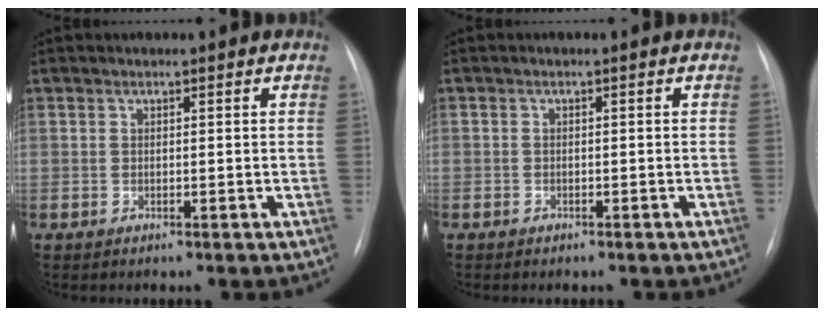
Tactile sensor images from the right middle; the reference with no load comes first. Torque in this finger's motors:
{"motor_torque": [1.12, -1.01, -0.18, -0.21]}